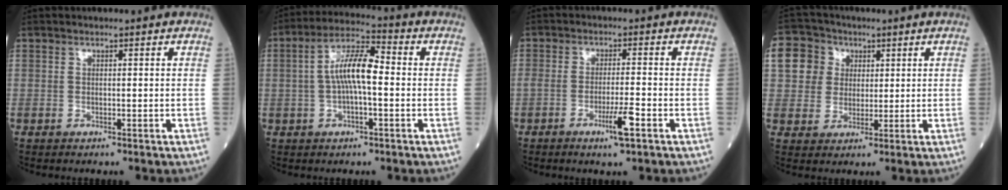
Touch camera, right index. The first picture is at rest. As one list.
[{"total": 8.4, "force": [0.0, 2.1, 8.1], "torque": [-0.158, 0.024, -0.005]}, {"total": 4.4, "force": [-2.2, -0.1, 3.8], "torque": [-0.069, -0.007, -0.040]}, {"total": 7.4, "force": [2.1, 6.8, 1.9], "torque": [-0.051, 0.030, 0.040]}]